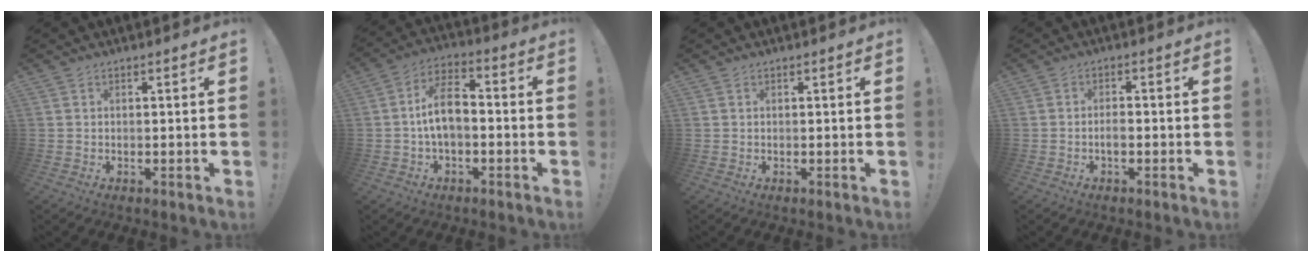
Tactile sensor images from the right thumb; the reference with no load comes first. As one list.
[{"total": 9.7, "force": [-0.9, 5.5, 8.0], "torque": [-0.140, 0.007, -0.015]}, {"total": 0.0}, {"total": 2.2, "force": [-0.7, 0.8, 1.9], "torque": [-0.026, 0.001, -0.014]}]